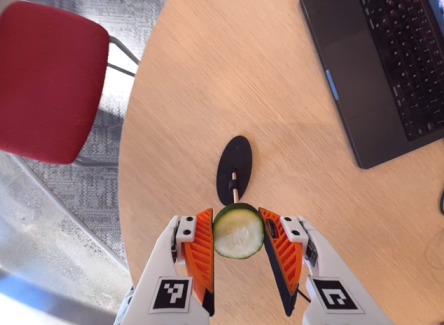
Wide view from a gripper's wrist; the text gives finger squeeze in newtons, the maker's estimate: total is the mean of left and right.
{"total": 9.7, "left": 9.9, "right": 9.5}